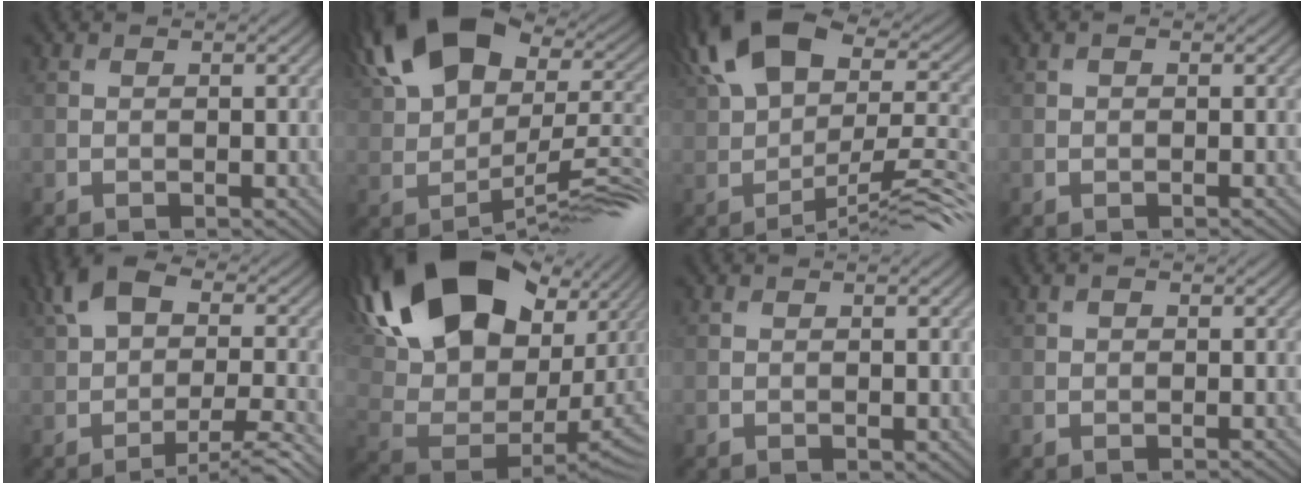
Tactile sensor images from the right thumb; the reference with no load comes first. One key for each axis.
{"total": 17.6, "fx": 3.1, "fy": 8.5, "fz": 15.1, "tx": -0.228, "ty": 0.034, "tz": 0.052}
{"total": 15.2, "fx": 0.6, "fy": 6.3, "fz": 13.8, "tx": -0.224, "ty": 0.024, "tz": 0.018}
{"total": 0.7, "fx": 0.1, "fy": 0.3, "fz": 0.6, "tx": -0.005, "ty": 0.001, "tz": 0.000}
{"total": 7.1, "fx": -0.8, "fy": 3.0, "fz": 6.4, "tx": -0.111, "ty": 0.013, "tz": -0.022}
{"total": 21.0, "fx": 10.3, "fy": 12.2, "fz": 13.6, "tx": -0.255, "ty": 0.049, "tz": 0.175}
{"total": 0.7, "fx": 0.2, "fy": 0.4, "fz": 0.5, "tx": -0.008, "ty": -0.004, "tz": 0.007}
{"total": 1.0, "fx": 0.2, "fy": 0.5, "fz": 0.8, "tx": -0.010, "ty": 0.002, "tz": 0.001}